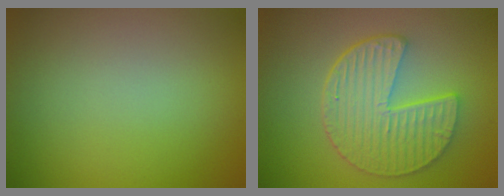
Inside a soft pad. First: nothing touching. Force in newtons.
{"total": 6.3, "press": 4.7, "slide": 4.2}